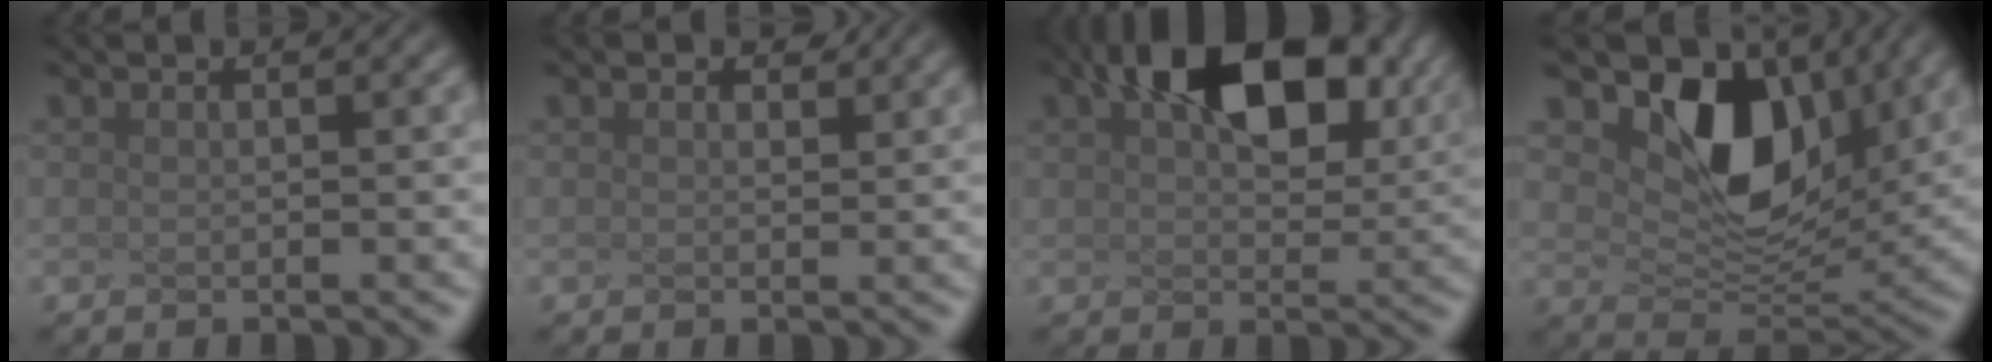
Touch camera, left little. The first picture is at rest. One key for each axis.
{"total": 0.7, "fx": 0.5, "fy": -0.4, "fz": -0.4, "tx": -0.007, "ty": -0.007, "tz": 0.021}
{"total": 8.7, "fx": 3.4, "fy": 4.5, "fz": 6.7, "tx": -0.138, "ty": 0.002, "tz": 0.102}
{"total": 5.8, "fx": 2.1, "fy": 4.0, "fz": 3.7, "tx": -0.095, "ty": -0.030, "tz": 0.079}